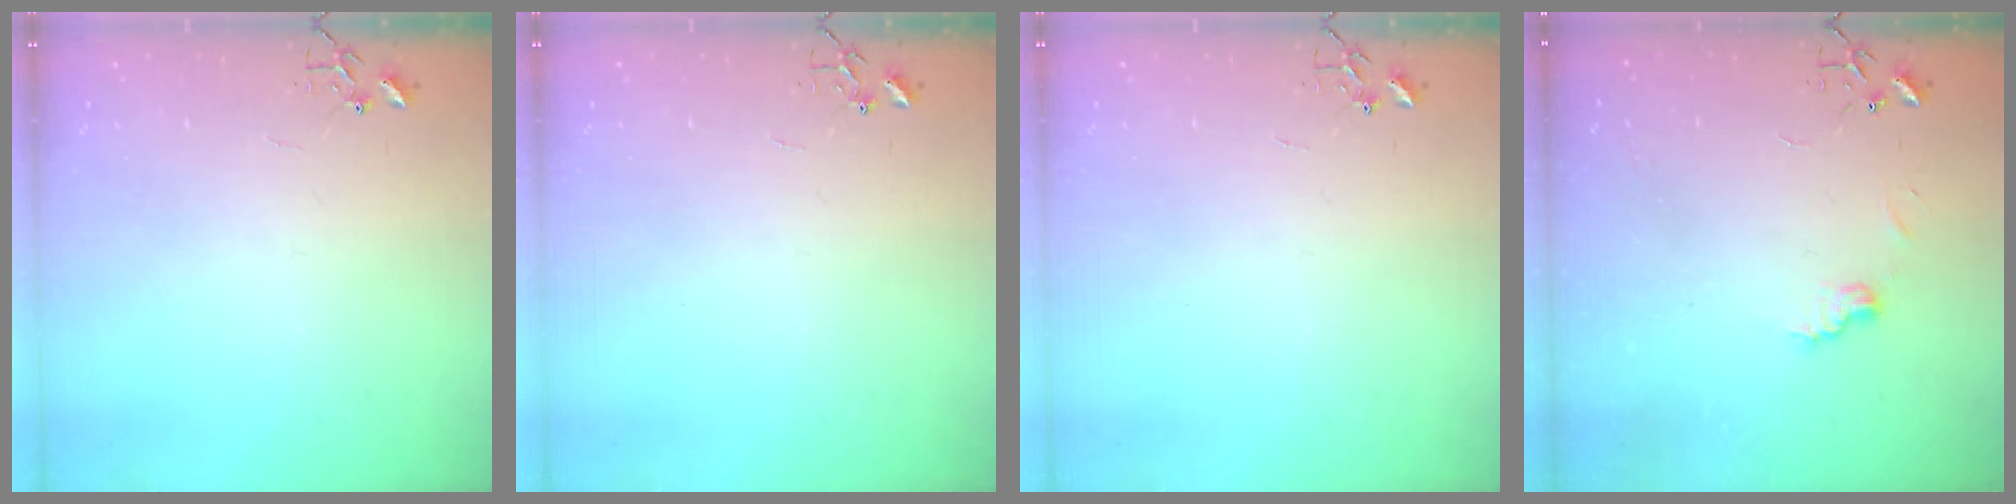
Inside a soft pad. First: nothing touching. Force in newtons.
{"total": 0.0}
{"total": 0.0}
{"total": 7.0, "press": 7.0, "slide": 0.8}